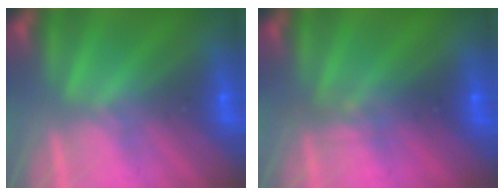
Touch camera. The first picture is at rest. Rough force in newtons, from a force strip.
{"total": 2.3}